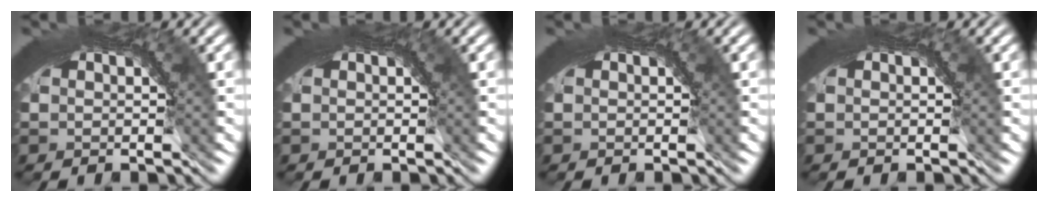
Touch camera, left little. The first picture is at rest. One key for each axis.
{"total": 0.8, "fx": 0.2, "fy": 0.3, "fz": 0.7, "tx": -0.007, "ty": 0.001, "tz": 0.002}
{"total": 0.0}
{"total": 0.0}